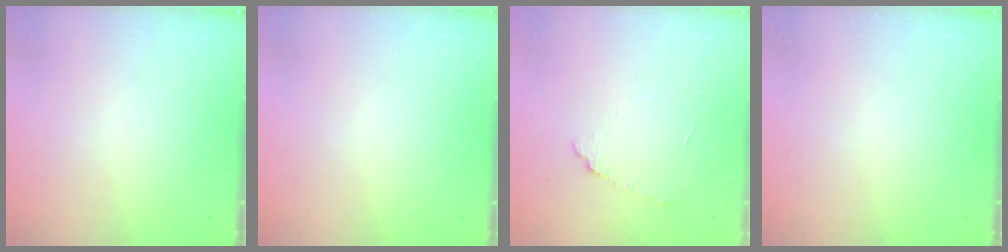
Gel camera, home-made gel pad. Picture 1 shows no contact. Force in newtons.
{"total": 0.0}
{"total": 5.0, "press": 5.0, "slide": 0.3}
{"total": 0.0}